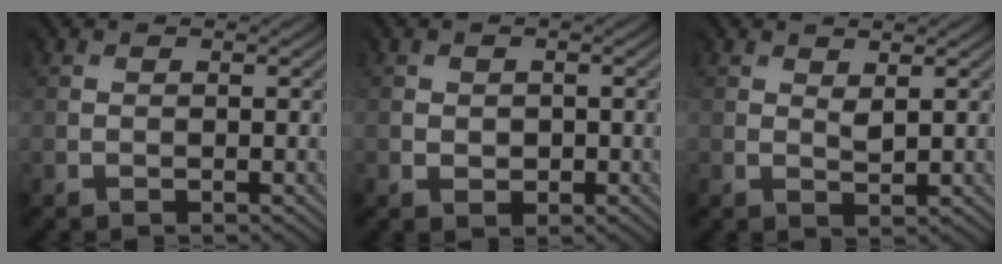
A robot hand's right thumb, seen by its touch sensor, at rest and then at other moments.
{"total": 1.4, "force": [-0.1, 1.3, 0.3], "torque": [0.000, -0.005, 0.003]}
{"total": 1.5, "force": [1.3, 0.5, 0.5], "torque": [-0.016, -0.001, 0.023]}